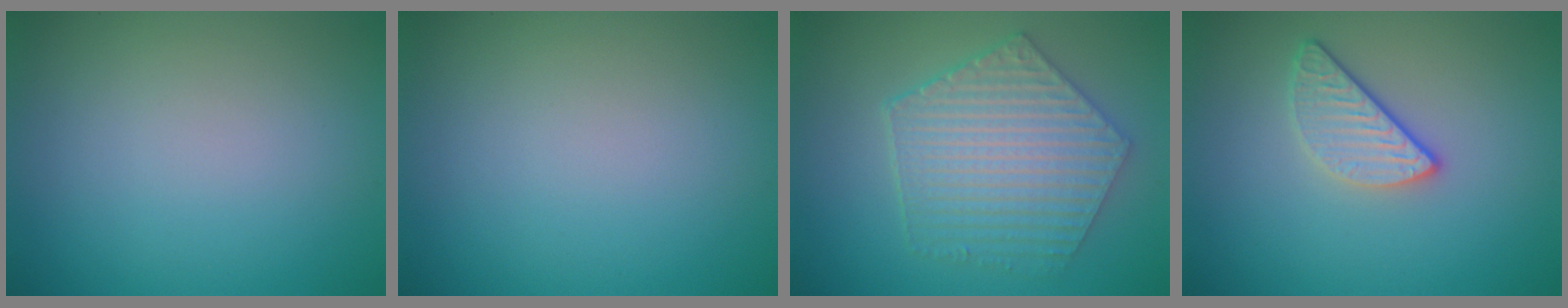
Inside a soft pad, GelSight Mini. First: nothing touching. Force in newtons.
{"total": 0.0}
{"total": 5.9, "press": 4.8, "slide": 3.6}
{"total": 2.7, "press": 2.3, "slide": 1.3}